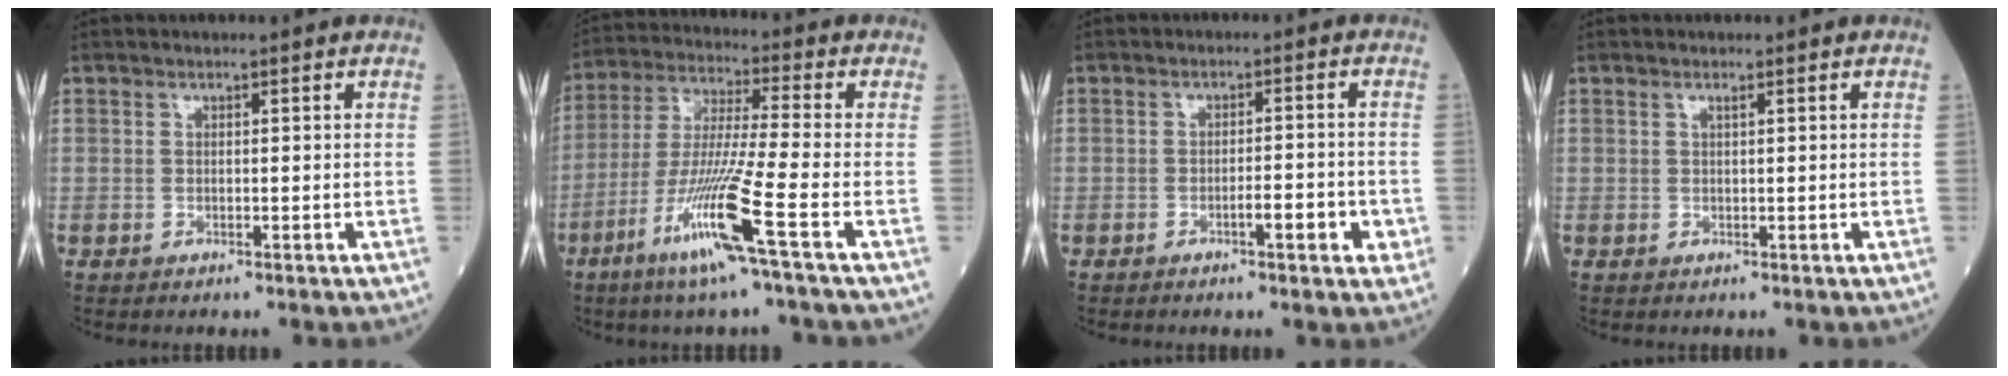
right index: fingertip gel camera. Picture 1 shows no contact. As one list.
[{"total": 13.0, "force": [-6.2, -1.6, 11.3], "torque": [-0.230, -0.027, -0.122]}, {"total": 4.1, "force": [-1.7, 0.8, 3.6], "torque": [-0.048, 0.004, -0.023]}, {"total": 0.5, "force": [0.3, -0.1, 0.4], "torque": [-0.012, 0.000, 0.007]}]